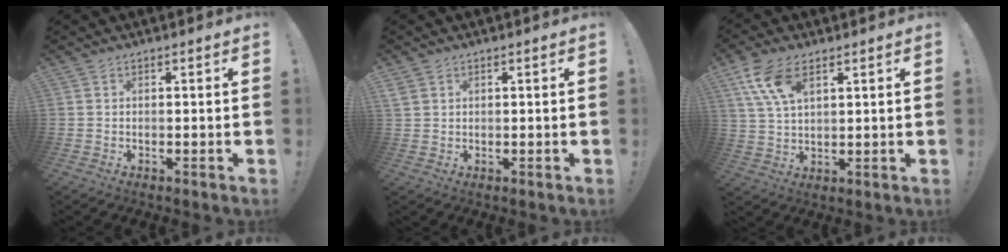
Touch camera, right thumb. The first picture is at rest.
{"total": 2.6, "force": [1.4, 2.1, 0.8], "torque": [-0.010, -0.006, 0.027]}
{"total": 10.4, "force": [5.2, 5.5, 7.1], "torque": [-0.133, -0.010, 0.101]}